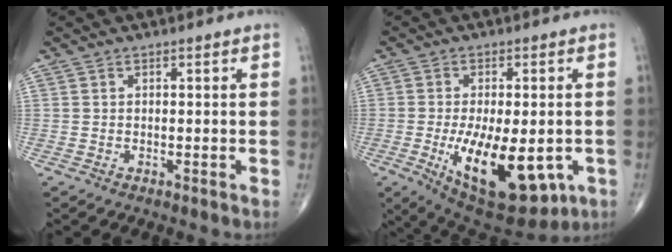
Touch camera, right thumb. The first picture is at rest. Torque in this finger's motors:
{"motor_torque": [2.25, 2.05, 0.82, 0.24, 0.48]}